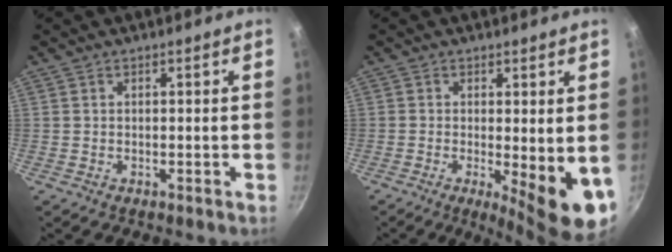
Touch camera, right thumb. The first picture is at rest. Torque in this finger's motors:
{"motor_torque": [0.10, 1.23, 0.09, -0.06, 0.30]}